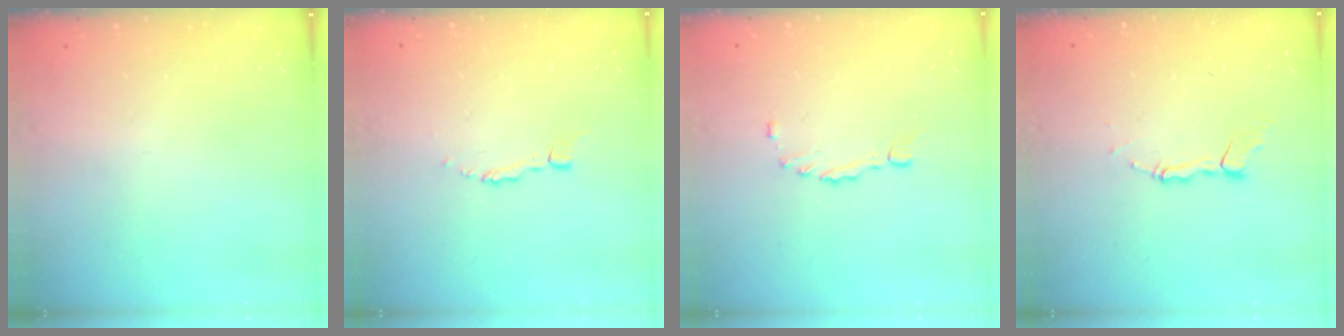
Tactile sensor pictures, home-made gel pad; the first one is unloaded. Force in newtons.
{"total": 2.9, "press": 2.9, "slide": 0.2}
{"total": 1.5, "press": 1.4, "slide": 0.4}
{"total": 4.9, "press": 4.9, "slide": 0.3}